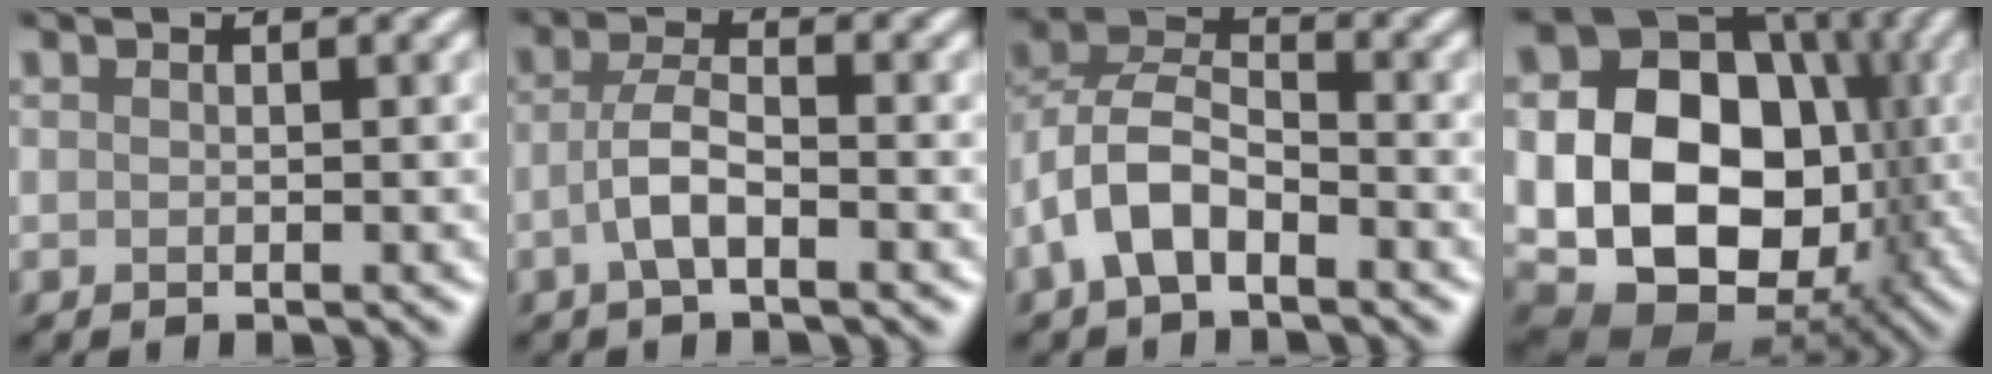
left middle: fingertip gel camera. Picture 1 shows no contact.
{"total": 3.2, "force": [-1.2, 1.1, 2.8], "torque": [-0.059, 0.005, -0.030]}
{"total": 5.8, "force": [-2.7, 3.1, 4.0], "torque": [-0.078, 0.010, -0.059]}
{"total": 17.8, "force": [-1.0, 13.4, 11.7], "torque": [-0.169, -0.015, -0.014]}